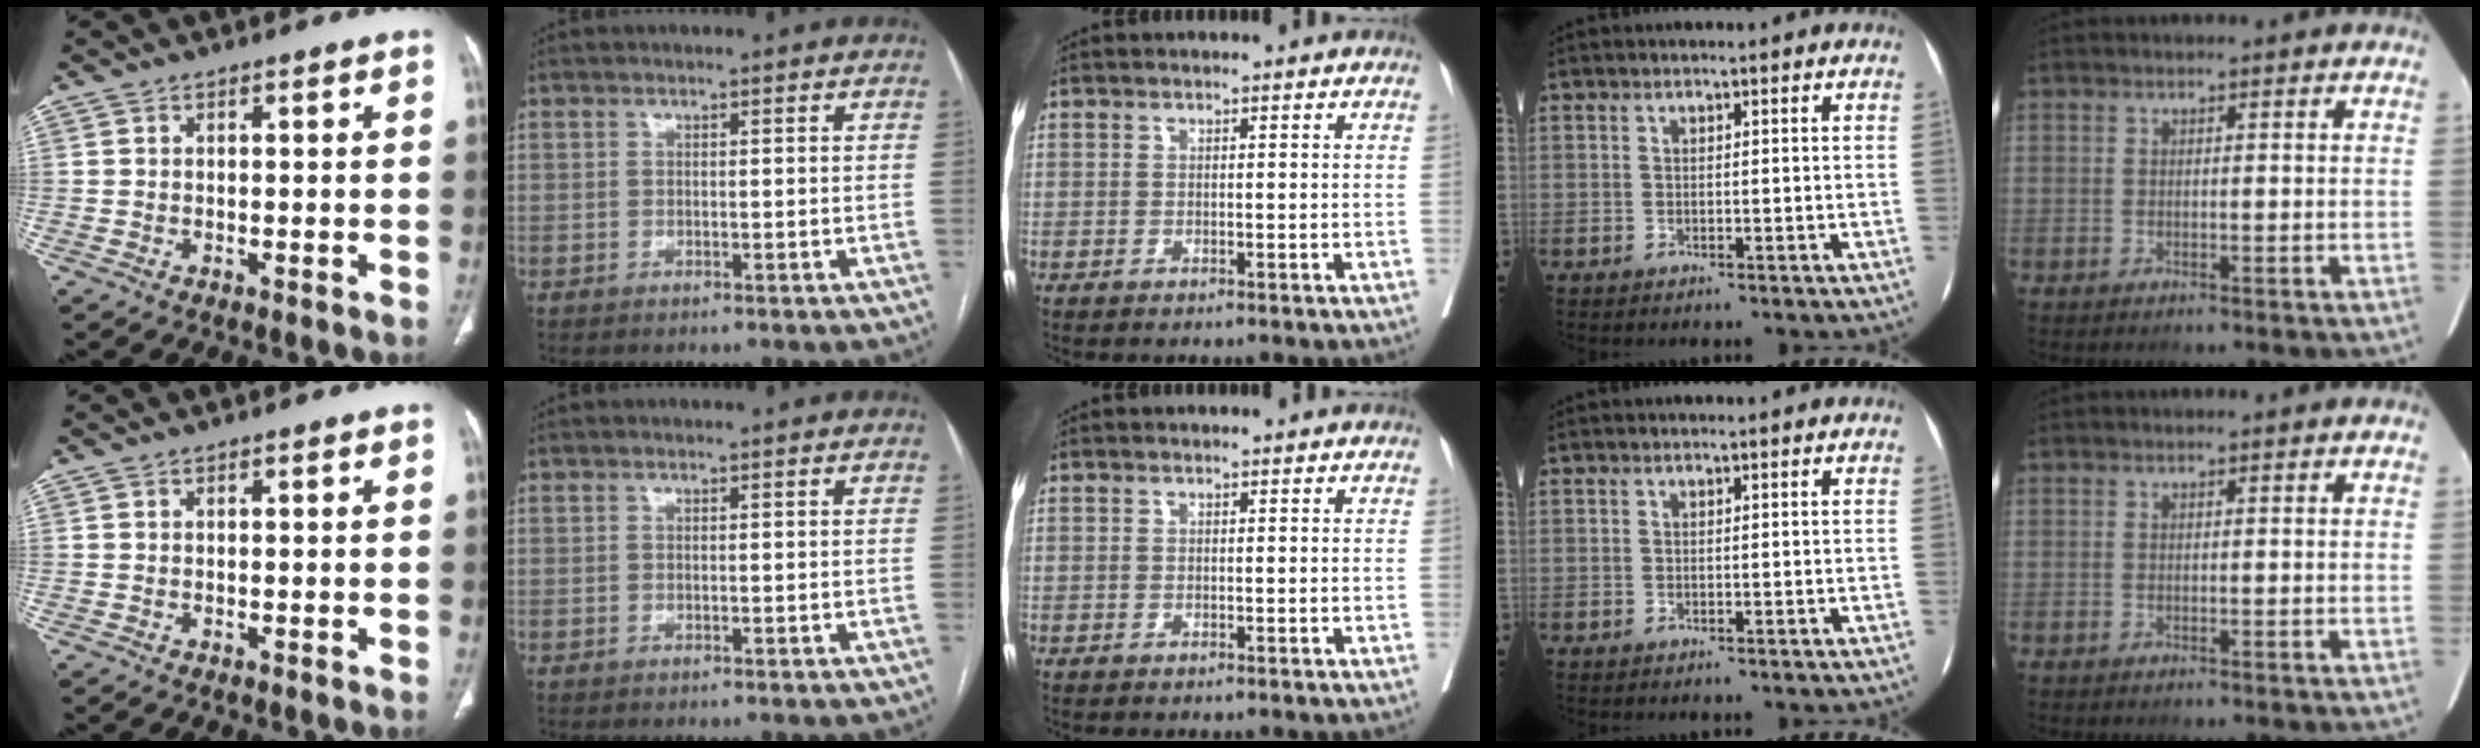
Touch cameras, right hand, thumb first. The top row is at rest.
{}